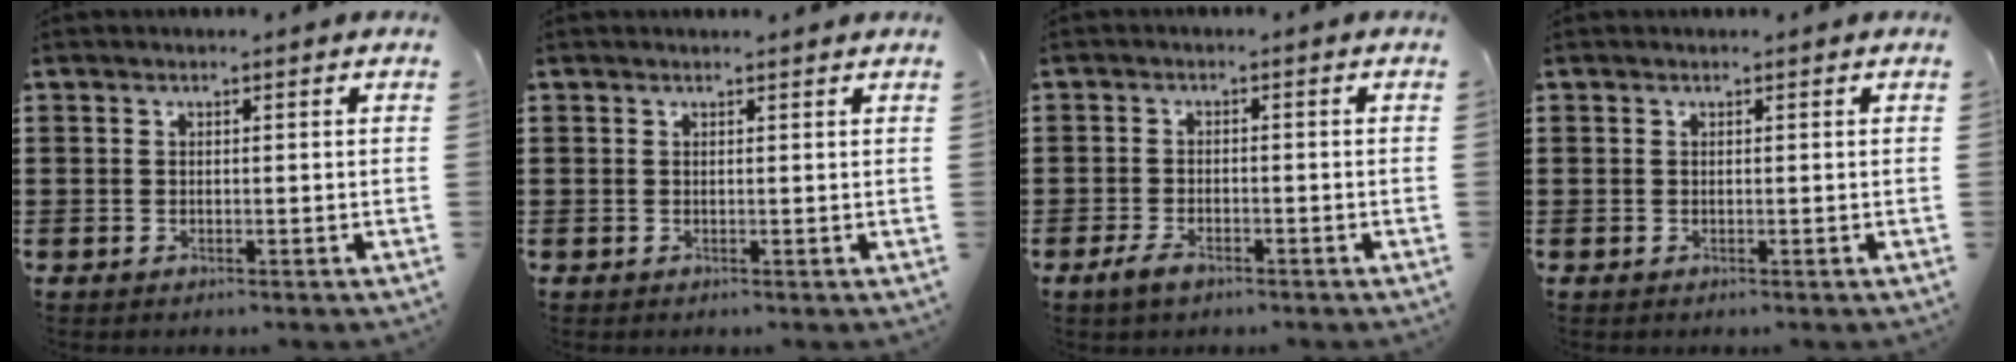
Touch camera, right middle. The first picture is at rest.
{"total": 0.5, "force": [0.5, -0.2, 0.1], "torque": [-0.002, 0.000, 0.009]}
{"total": 2.5, "force": [-1.6, 1.1, 1.6], "torque": [-0.042, -0.004, -0.034]}
{"total": 0.0}